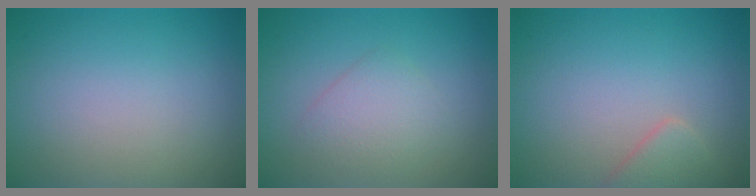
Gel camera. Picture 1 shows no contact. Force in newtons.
{"total": 2.2, "press": 2.2, "slide": 0.1}
{"total": 1.9, "press": 1.9, "slide": 0.2}